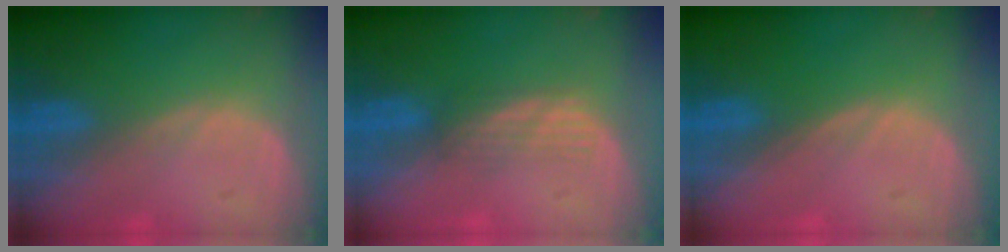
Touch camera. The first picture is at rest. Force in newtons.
{"total": 3.0, "press": 2.5, "slide": 1.7}
{"total": 0.0}